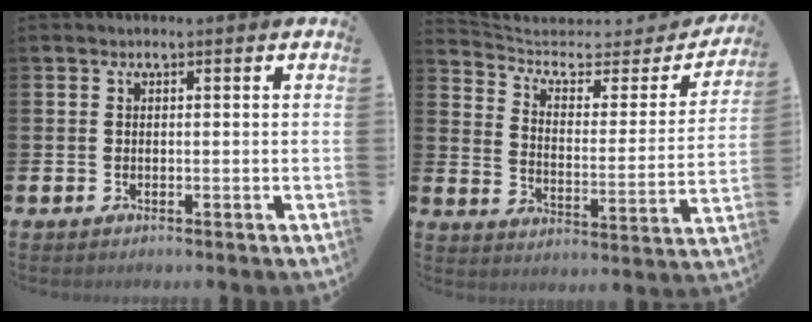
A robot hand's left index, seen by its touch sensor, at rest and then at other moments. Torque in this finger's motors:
{"motor_torque": [0.57, -1.56, -0.04, -0.02]}